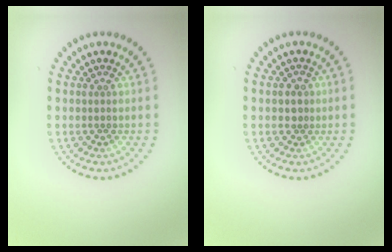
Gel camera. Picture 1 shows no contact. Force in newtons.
{"total": 1.4, "press": 1.2, "slide": 0.8}